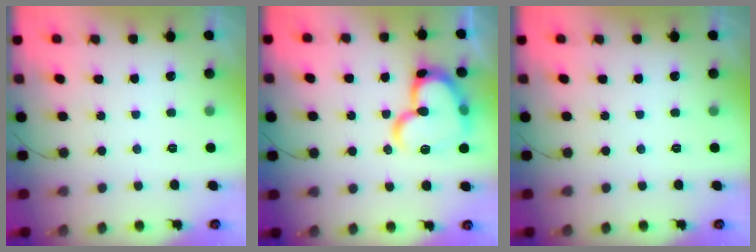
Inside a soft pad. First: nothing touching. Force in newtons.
{"total": 18.8, "press": 18.6, "slide": 2.2}
{"total": 0.0}